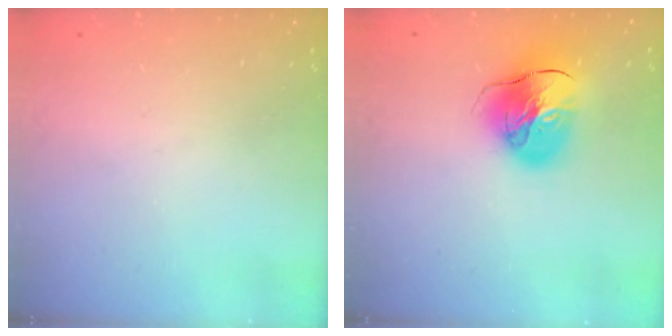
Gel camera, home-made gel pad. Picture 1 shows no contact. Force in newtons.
{"total": 14.1, "press": 14.0, "slide": 2.0}